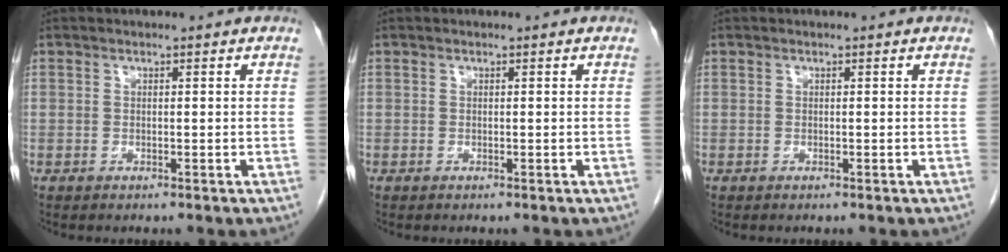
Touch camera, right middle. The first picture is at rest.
{"total": 0.0}
{"total": 0.0}